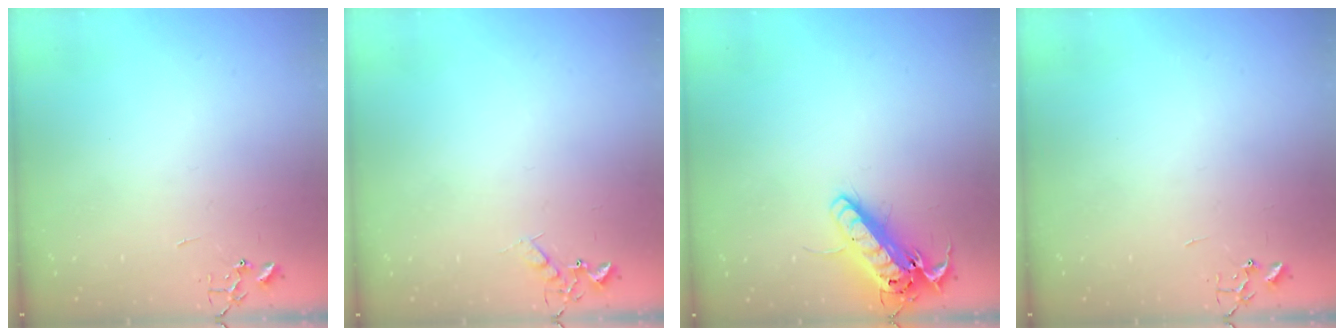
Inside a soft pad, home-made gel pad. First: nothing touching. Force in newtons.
{"total": 5.8, "press": 5.7, "slide": 0.6}
{"total": 16.4, "press": 16.2, "slide": 2.7}
{"total": 0.0}